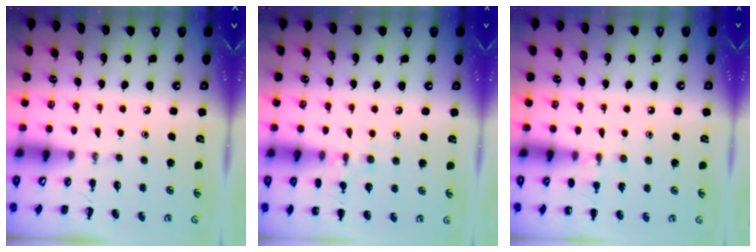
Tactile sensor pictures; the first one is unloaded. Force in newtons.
{"total": 6.8, "press": 6.5, "slide": 2.1}
{"total": 6.4, "press": 6.0, "slide": 2.1}